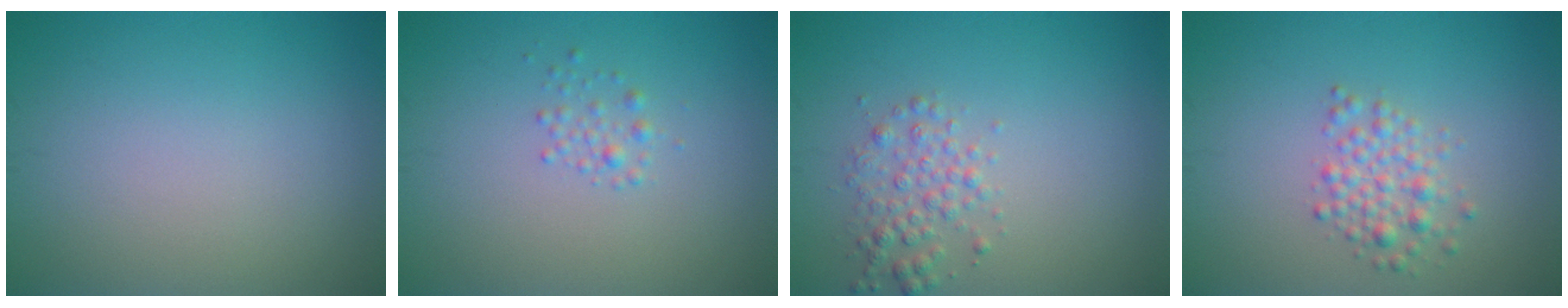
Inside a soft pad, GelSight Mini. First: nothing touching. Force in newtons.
{"total": 1.1, "press": 1.1, "slide": 0.1}
{"total": 2.2, "press": 2.2, "slide": 0.0}
{"total": 2.5, "press": 2.5, "slide": 0.1}